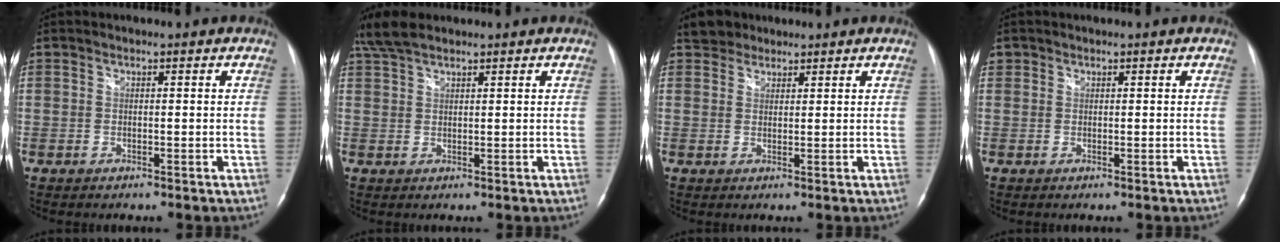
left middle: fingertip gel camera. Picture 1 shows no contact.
{"total": 4.7, "force": [3.9, 1.2, 2.4], "torque": [-0.065, 0.020, 0.082]}
{"total": 3.0, "force": [2.4, 1.8, 0.1], "torque": [-0.007, 0.013, 0.041]}
{"total": 0.7, "force": [0.4, 0.6, 0.0], "torque": [0.006, 0.006, 0.007]}